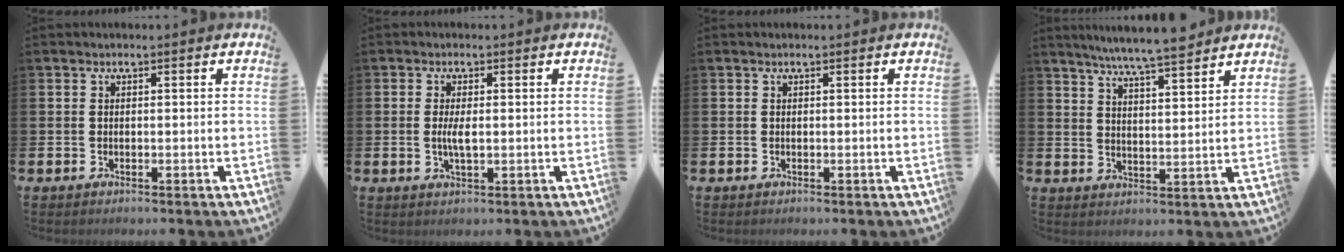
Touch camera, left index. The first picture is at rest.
{"total": 2.6, "force": [0.1, 0.9, 2.4], "torque": [-0.042, 0.000, -0.002]}
{"total": 0.0}
{"total": 6.7, "force": [6.4, -0.1, 2.1], "torque": [-0.054, -0.035, 0.113]}